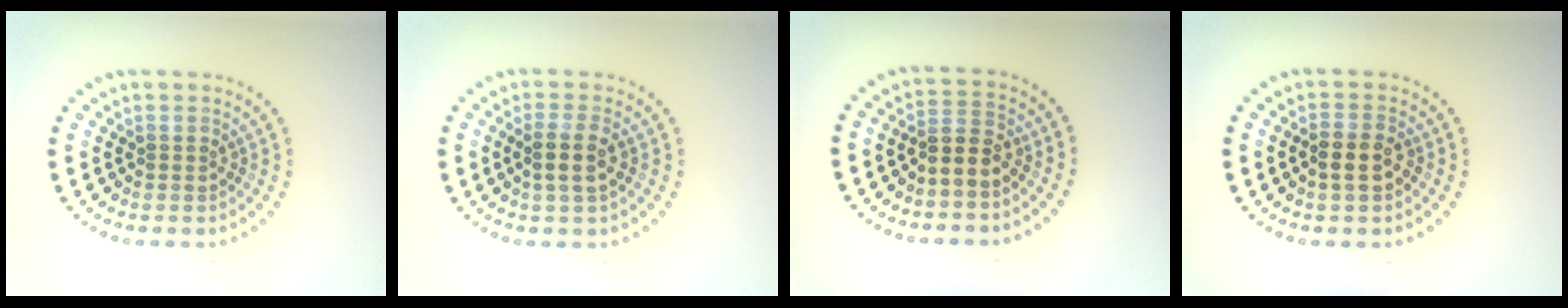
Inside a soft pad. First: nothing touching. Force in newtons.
{"total": 2.4, "press": 2.1, "slide": 1.1}
{"total": 2.4, "press": 2.1, "slide": 1.2}
{"total": 2.0, "press": 1.9, "slide": 0.4}